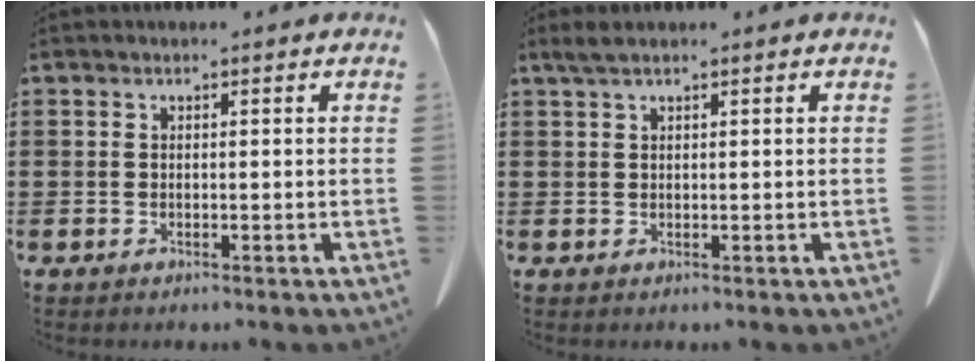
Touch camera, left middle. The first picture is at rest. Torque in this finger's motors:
{"motor_torque": [0.14, 0.07, 0.00, 0.02]}